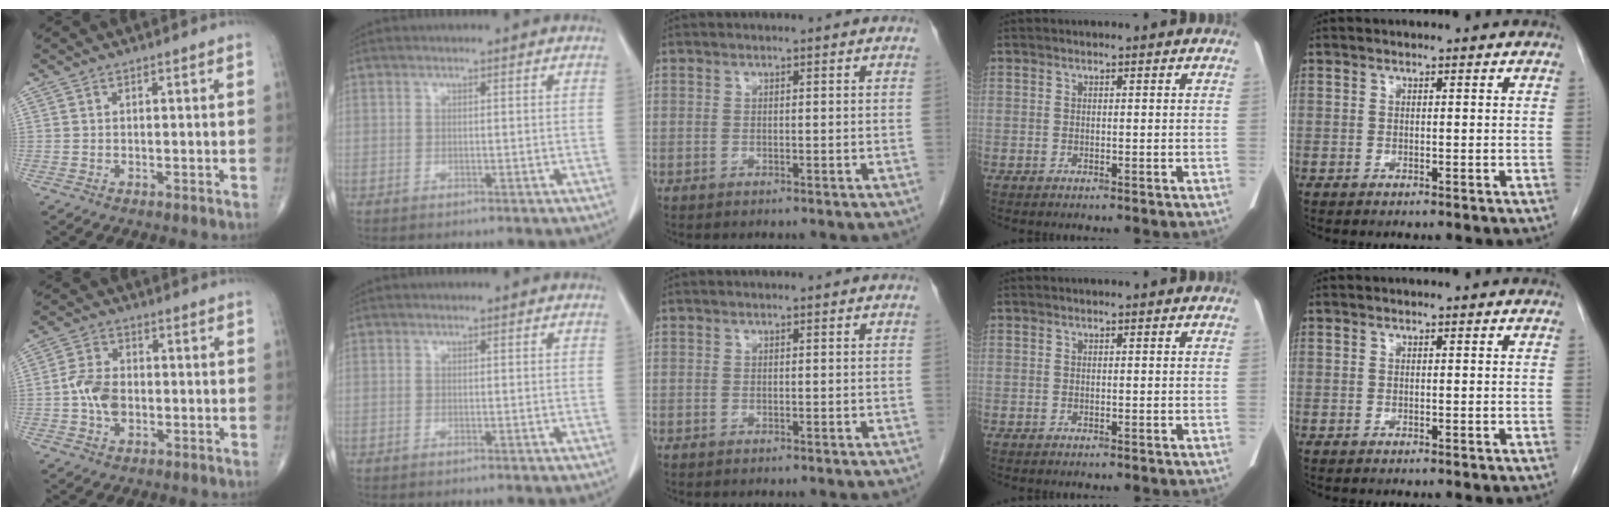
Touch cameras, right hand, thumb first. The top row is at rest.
{"thumb": {"total": 7.0, "force": [-1.0, 4.7, 5.0], "torque": [-0.086, 0.012, -0.024]}}